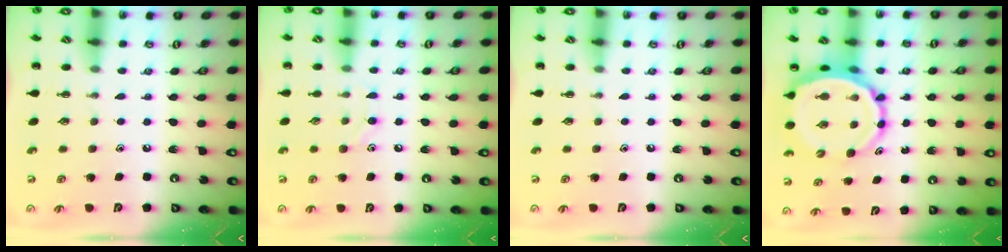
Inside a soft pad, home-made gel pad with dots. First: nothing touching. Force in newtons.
{"total": 6.1, "press": 6.0, "slide": 1.4}
{"total": 0.0}
{"total": 10.8, "press": 10.2, "slide": 3.4}